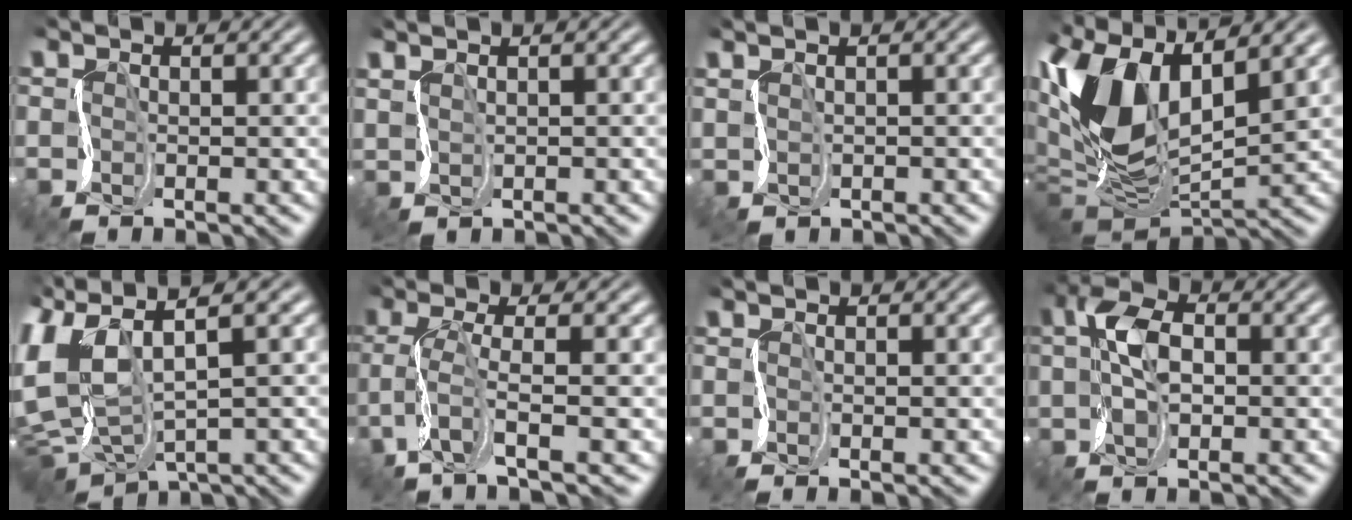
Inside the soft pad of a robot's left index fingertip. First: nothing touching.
{"total": 1.7, "force": [1.4, 0.6, 0.8], "torque": [-0.021, 0.013, 0.023]}
{"total": 0.9, "force": [0.8, 0.3, 0.3], "torque": [-0.011, 0.009, 0.012]}
{"total": 10.1, "force": [2.6, 5.2, 8.2], "torque": [-0.192, 0.007, 0.042]}
{"total": 8.3, "force": [0.9, 4.4, 6.9], "torque": [-0.165, 0.000, 0.016]}
{"total": 3.9, "force": [-0.9, 0.4, 3.7], "torque": [-0.089, 0.002, -0.031]}
{"total": 1.3, "force": [-0.3, 0.4, 1.2], "torque": [-0.009, -0.002, -0.004]}
{"total": 4.4, "force": [0.3, 2.5, 3.6], "torque": [-0.074, 0.012, -0.006]}